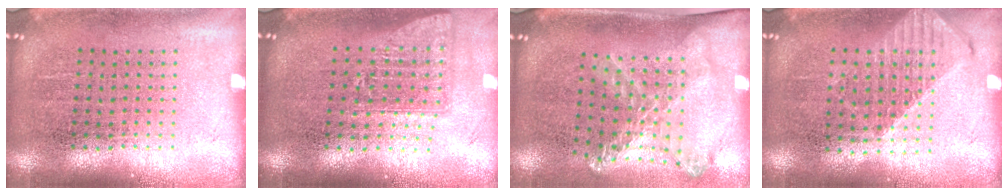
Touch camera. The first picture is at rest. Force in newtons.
{"total": 1.6, "press": 1.2, "slide": 1.0}
{"total": 1.7, "press": 1.3, "slide": 1.0}
{"total": 1.2, "press": 1.1, "slide": 0.5}